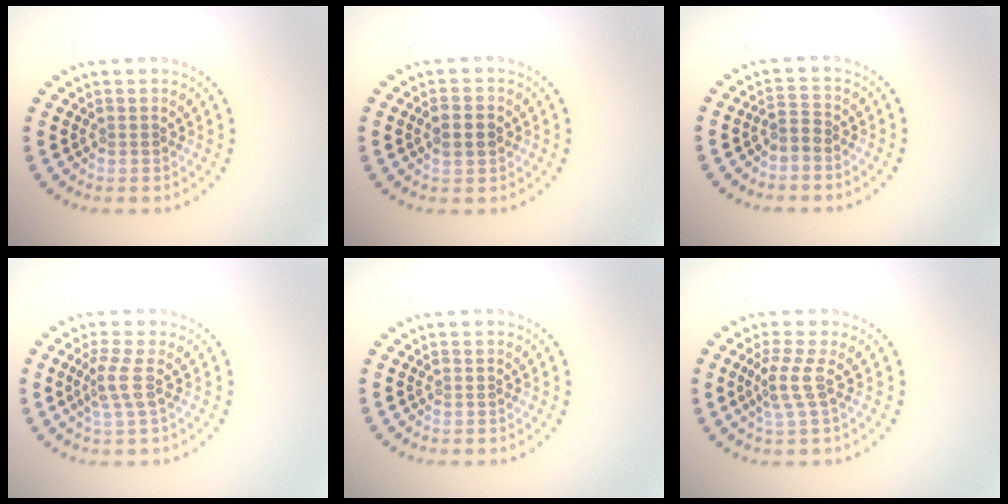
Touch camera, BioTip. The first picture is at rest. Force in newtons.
{"total": 2.2, "press": 2.2, "slide": 0.1}
{"total": 1.5, "press": 1.1, "slide": 1.0}
{"total": 2.3, "press": 1.6, "slide": 1.6}
{"total": 0.0}
{"total": 2.2, "press": 1.6, "slide": 1.6}